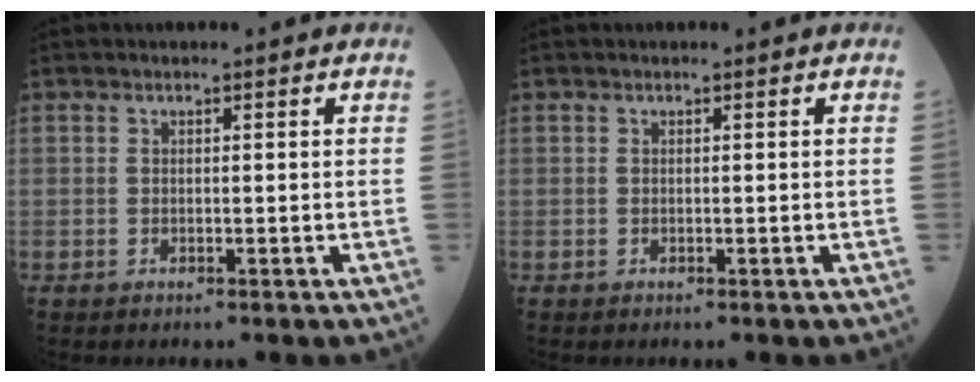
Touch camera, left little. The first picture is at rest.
{"total": 0.0}